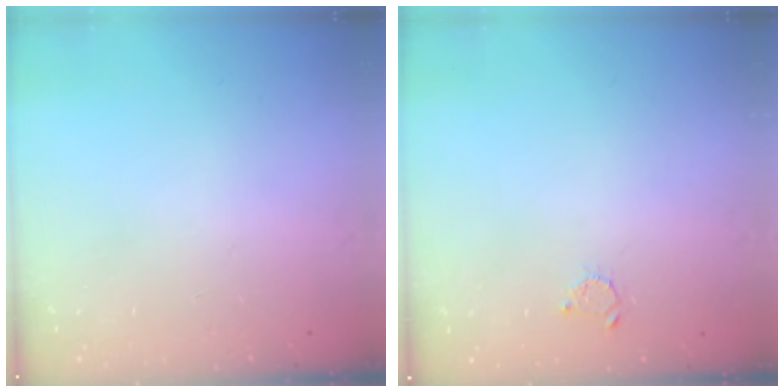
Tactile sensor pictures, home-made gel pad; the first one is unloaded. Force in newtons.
{"total": 2.2, "press": 2.2, "slide": 0.3}